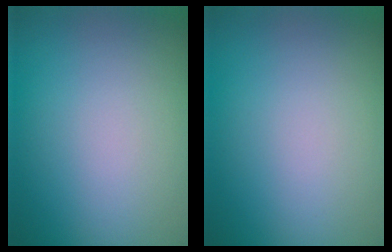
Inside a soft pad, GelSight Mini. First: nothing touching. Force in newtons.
{"total": 0.0}